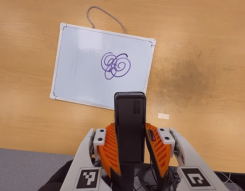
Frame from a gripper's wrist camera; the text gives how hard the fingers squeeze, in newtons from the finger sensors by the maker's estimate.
{"total": 4.5, "left": 3.5, "right": 5.5}